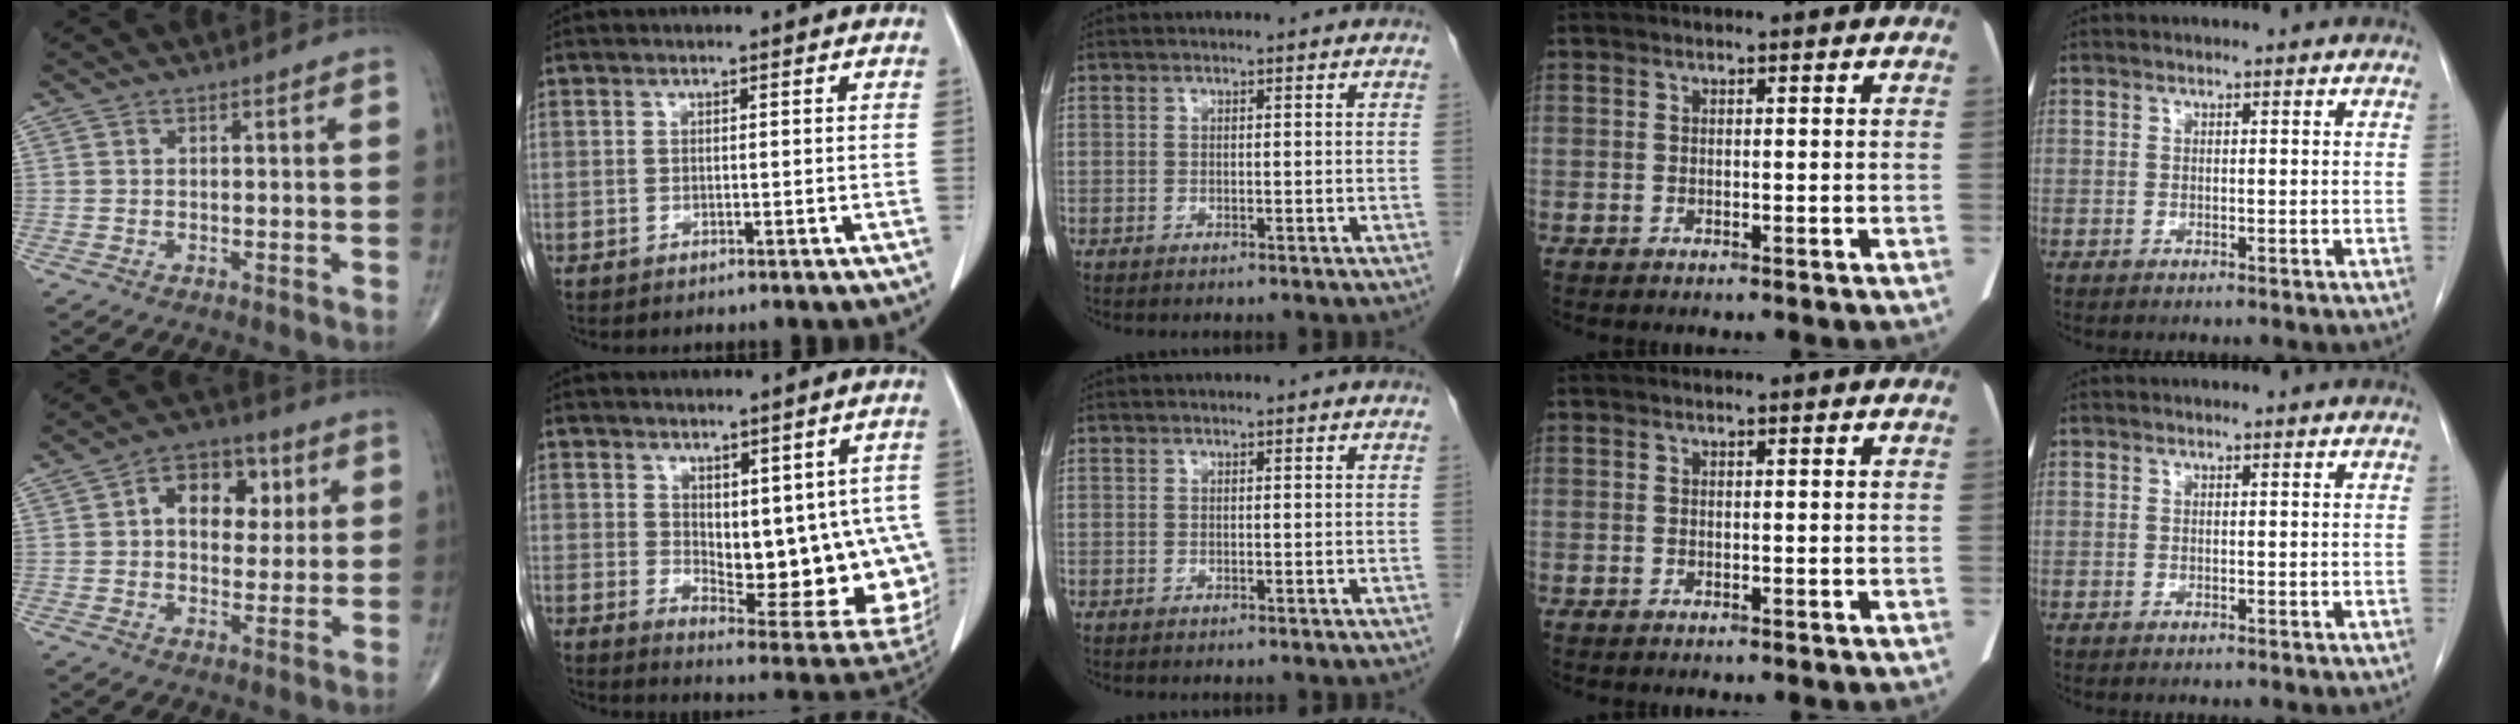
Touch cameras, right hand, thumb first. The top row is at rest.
{"thumb": {"total": 11.1, "force": [2.7, 7.5, 7.7], "torque": [-0.072, 0.009, 0.037]}, "index": {"total": 15.6, "force": [0.8, 7.1, 13.8], "torque": [-0.153, -0.015, 0.032]}}